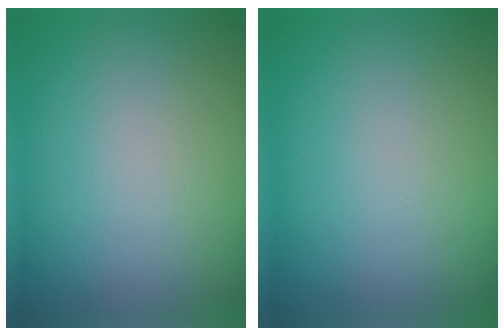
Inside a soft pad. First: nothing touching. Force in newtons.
{"total": 0.0}